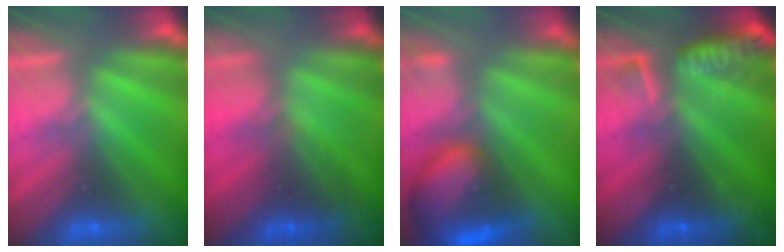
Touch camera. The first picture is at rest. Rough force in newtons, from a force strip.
{"total": 1.7}
{"total": 7.9}
{"total": 8.6}